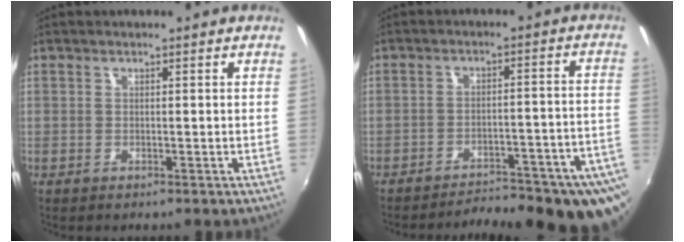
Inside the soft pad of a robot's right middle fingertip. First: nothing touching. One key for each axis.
{"total": 22.2, "fx": -19.8, "fy": 4.3, "fz": 9.1, "tx": -0.099, "ty": -0.008, "tz": -0.233}